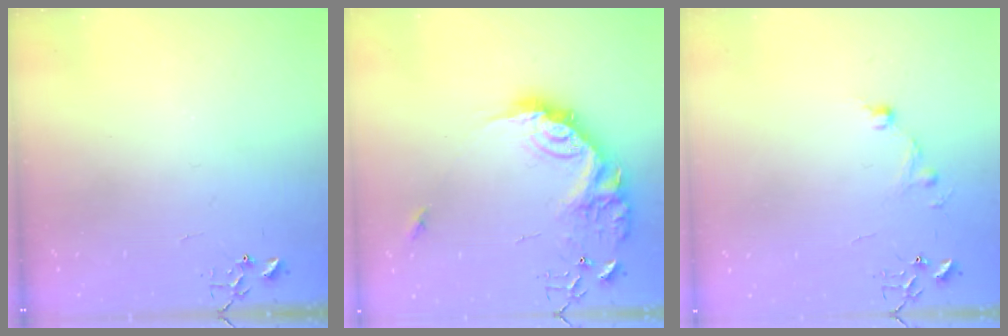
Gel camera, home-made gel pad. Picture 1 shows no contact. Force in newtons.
{"total": 19.2, "press": 19.2, "slide": 1.0}
{"total": 9.6, "press": 9.6, "slide": 0.8}